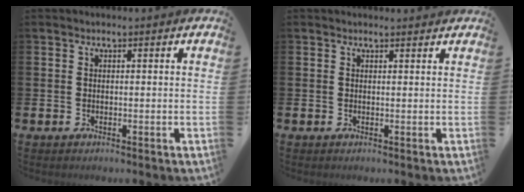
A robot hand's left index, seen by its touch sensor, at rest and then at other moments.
{"total": 0.6, "force": [0.6, 0.0, 0.1], "torque": [0.005, -0.003, 0.009]}